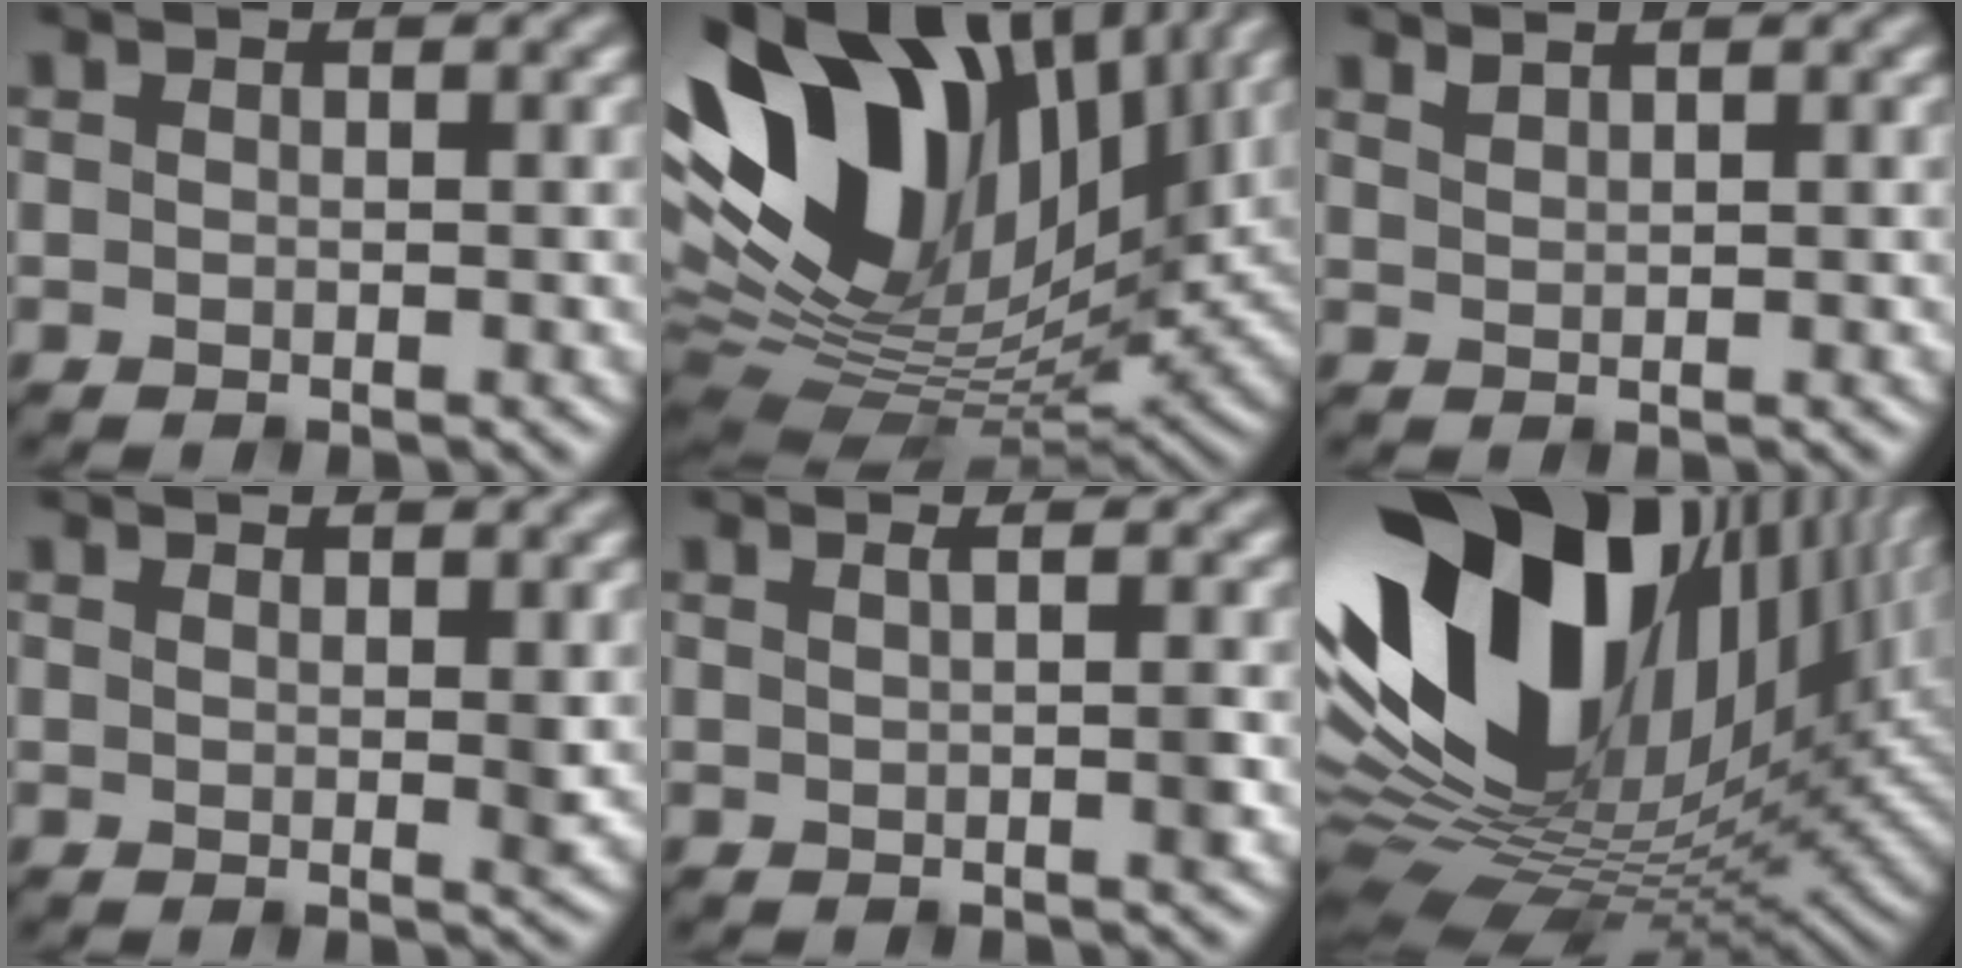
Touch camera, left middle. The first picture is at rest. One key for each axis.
{"total": 17.6, "fx": 4.6, "fy": 11.2, "fz": 12.7, "tx": -0.239, "ty": 0.019, "tz": 0.073}
{"total": 1.2, "fx": 1.2, "fy": 0.1, "fz": 0.3, "tx": -0.002, "ty": 0.002, "tz": 0.025}
{"total": 1.6, "fx": 1.2, "fy": 0.2, "fz": 1.0, "tx": -0.012, "ty": -0.003, "tz": 0.021}
{"total": 2.2, "fx": 1.0, "fy": 0.9, "fz": 1.7, "tx": -0.008, "ty": 0.004, "tz": -0.008}
{"total": 18.5, "fx": 5.7, "fy": 10.2, "fz": 14.4, "tx": -0.256, "ty": 0.030, "tz": 0.084}